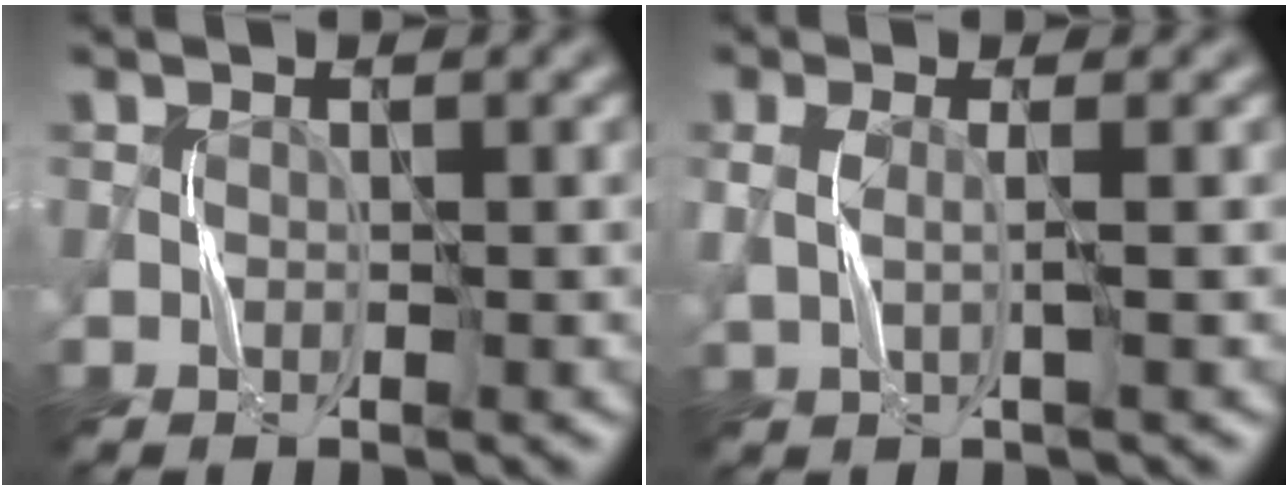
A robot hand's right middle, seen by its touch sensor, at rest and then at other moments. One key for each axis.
{"total": 1.4, "fx": 0.3, "fy": 0.2, "fz": 1.4, "tx": -0.031, "ty": 0.000, "tz": 0.007}